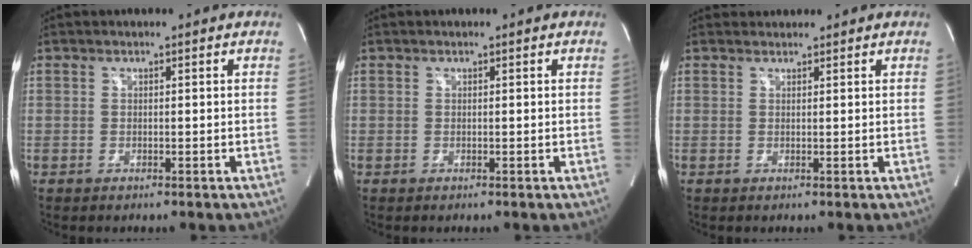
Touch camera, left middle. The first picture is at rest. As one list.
[{"total": 0.0}, {"total": 1.3, "force": [1.3, 0.3, -0.3], "torque": [-0.003, 0.016, 0.024]}]